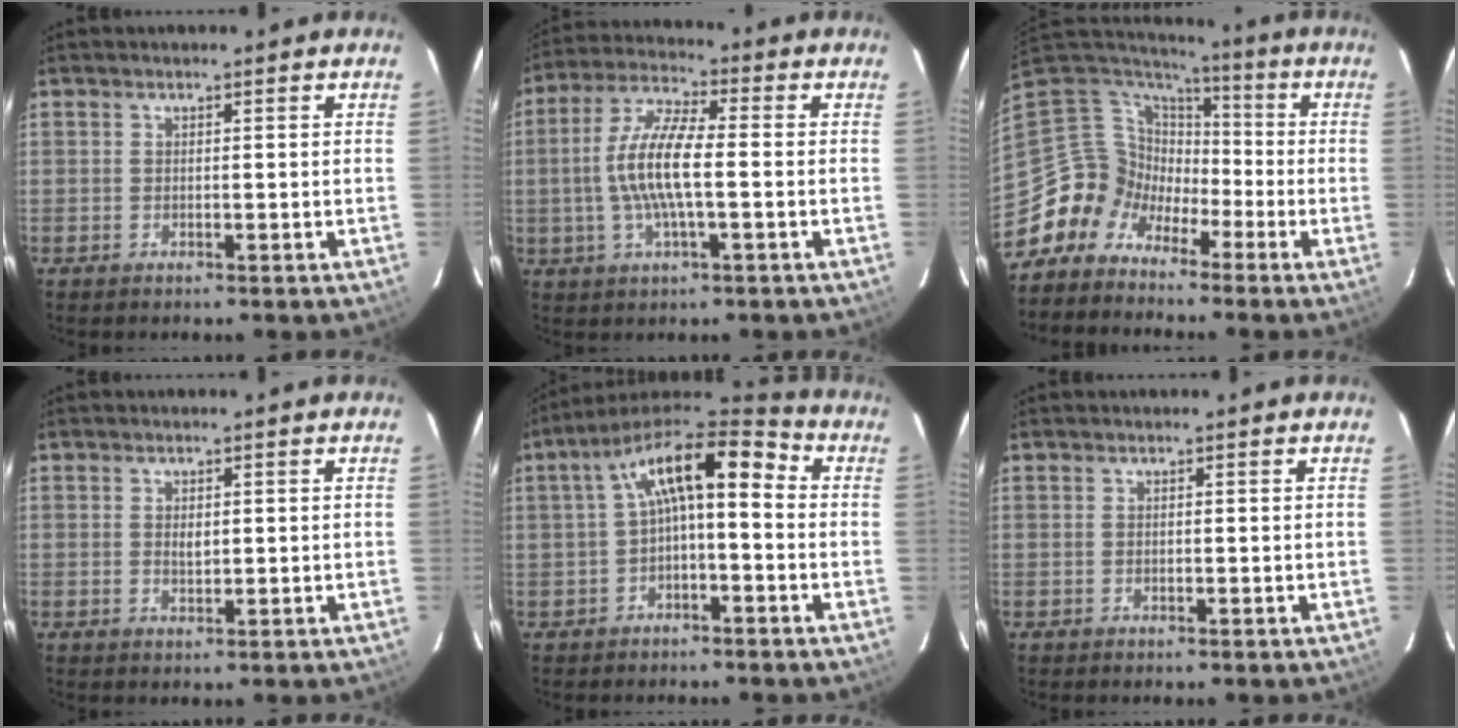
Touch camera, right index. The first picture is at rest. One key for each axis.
{"total": 11.1, "fx": -1.2, "fy": 2.8, "fz": 10.6, "tx": -0.218, "ty": 0.007, "tz": -0.026}
{"total": 9.2, "fx": -5.3, "fy": 7.5, "fz": 0.8, "tx": -0.029, "ty": 0.041, "tz": -0.119}
{"total": 1.7, "fx": 0.2, "fy": 1.0, "fz": 1.3, "tx": -0.021, "ty": 0.001, "tz": 0.005}
{"total": 11.7, "fx": 0.2, "fy": 4.8, "fz": 10.7, "tx": -0.194, "ty": 0.035, "tz": -0.001}
{"total": 0.0}